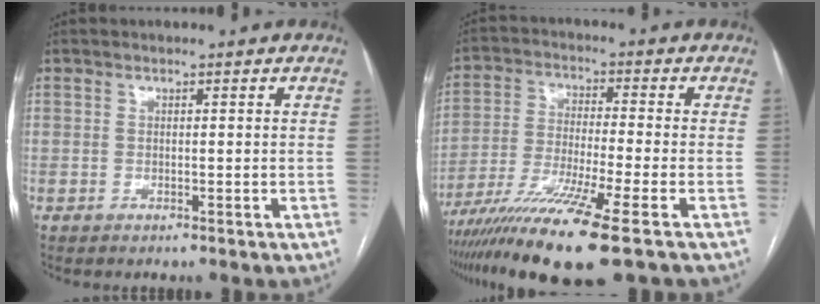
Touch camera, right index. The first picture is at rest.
{"total": 14.3, "force": [-9.4, -0.9, 10.7], "torque": [-0.215, -0.041, -0.167]}